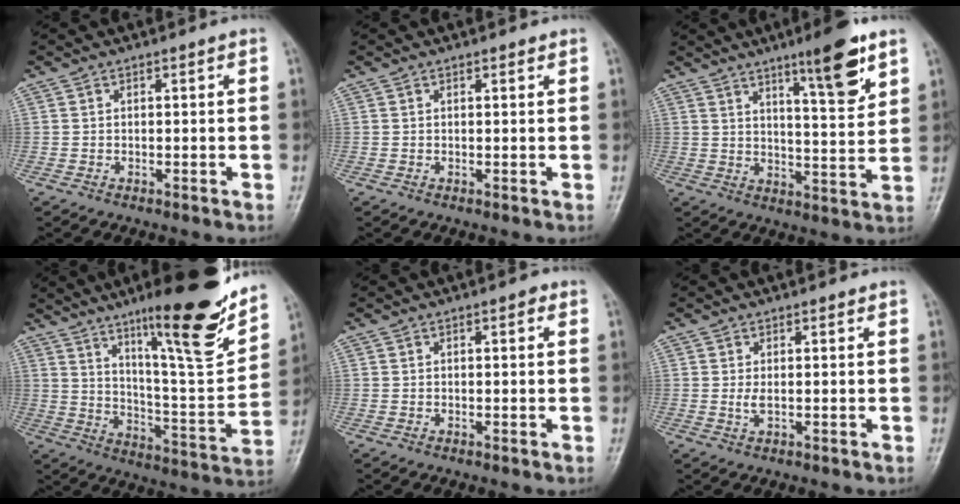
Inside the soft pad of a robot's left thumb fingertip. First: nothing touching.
{"total": 0.7, "force": [0.5, 0.2, 0.3], "torque": [-0.008, -0.003, 0.006]}
{"total": 11.2, "force": [6.9, 1.8, 8.6], "torque": [-0.115, -0.044, 0.104]}
{"total": 22.3, "force": [14.6, 3.8, 16.5], "torque": [-0.214, -0.074, 0.233]}
{"total": 1.3, "force": [0.6, 0.5, 1.0], "torque": [-0.011, 0.001, 0.006]}
{"total": 2.0, "force": [0.7, 0.8, 1.6], "torque": [-0.032, -0.003, 0.015]}